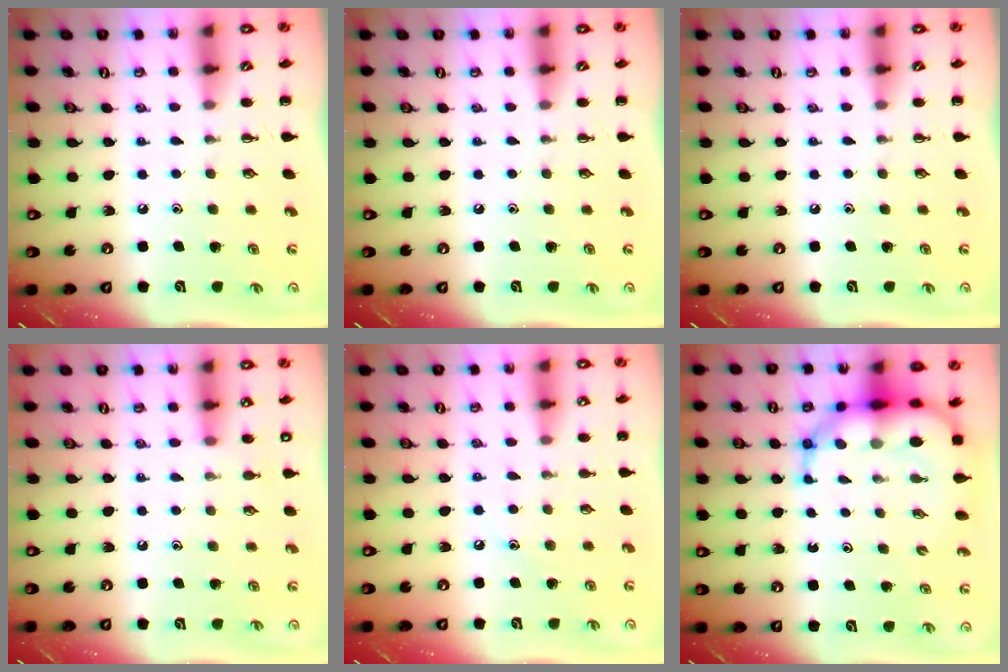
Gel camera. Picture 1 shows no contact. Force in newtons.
{"total": 0.0}
{"total": 0.0}
{"total": 5.7, "press": 5.5, "slide": 1.4}
{"total": 6.6, "press": 6.4, "slide": 1.7}
{"total": 11.1, "press": 10.7, "slide": 3.1}